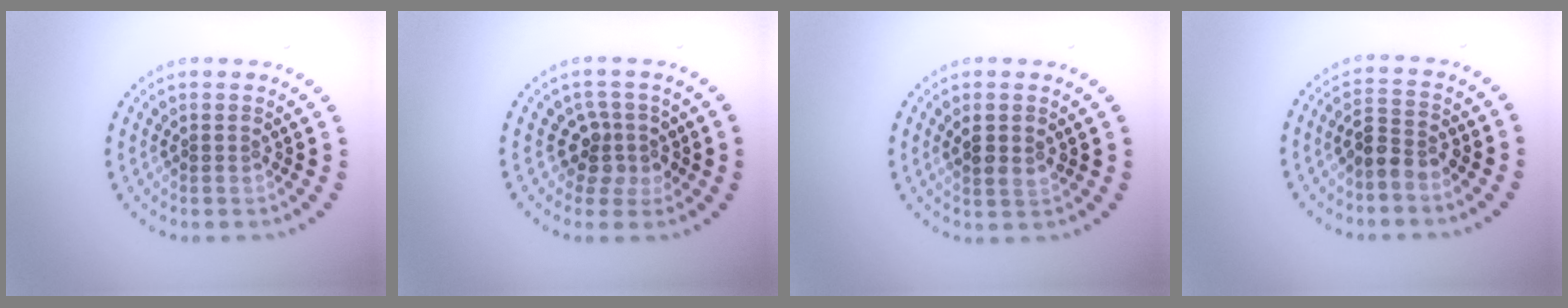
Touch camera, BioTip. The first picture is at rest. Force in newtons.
{"total": 2.6, "press": 2.0, "slide": 1.7}
{"total": 1.9, "press": 1.8, "slide": 0.5}
{"total": 2.6, "press": 2.4, "slide": 1.0}